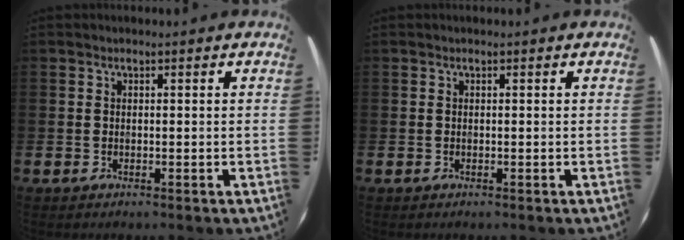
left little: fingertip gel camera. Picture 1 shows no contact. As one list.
[{"total": 0.0}]